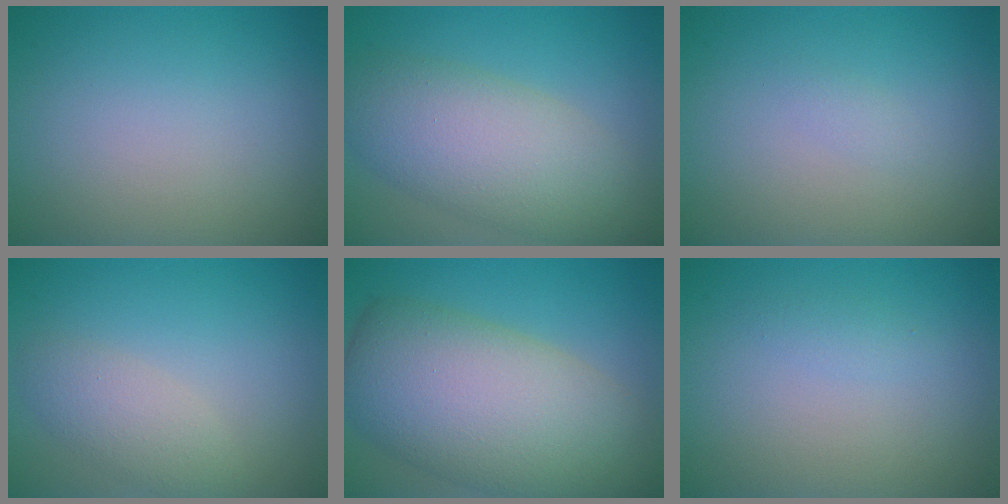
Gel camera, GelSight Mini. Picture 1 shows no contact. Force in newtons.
{"total": 7.5, "press": 7.5, "slide": 0.3}
{"total": 0.6, "press": 0.6, "slide": 0.1}
{"total": 2.6, "press": 2.6, "slide": 0.2}
{"total": 12.4, "press": 12.3, "slide": 0.8}
{"total": 0.7, "press": 0.7, "slide": 0.0}